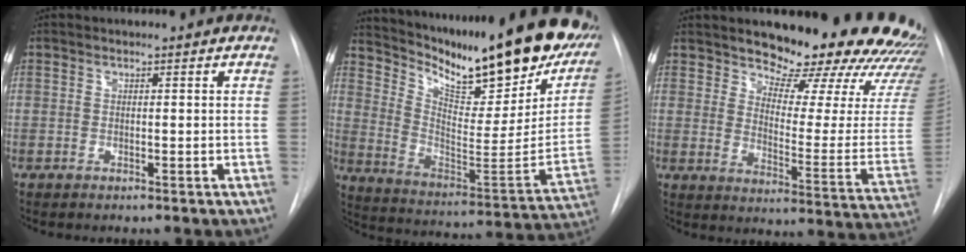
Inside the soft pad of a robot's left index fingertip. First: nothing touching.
{"total": 28.6, "force": [21.7, 7.5, 17.1], "torque": [-0.281, -0.046, 0.310]}
{"total": 25.4, "force": [21.7, 6.9, 11.3], "torque": [-0.157, -0.095, 0.259]}